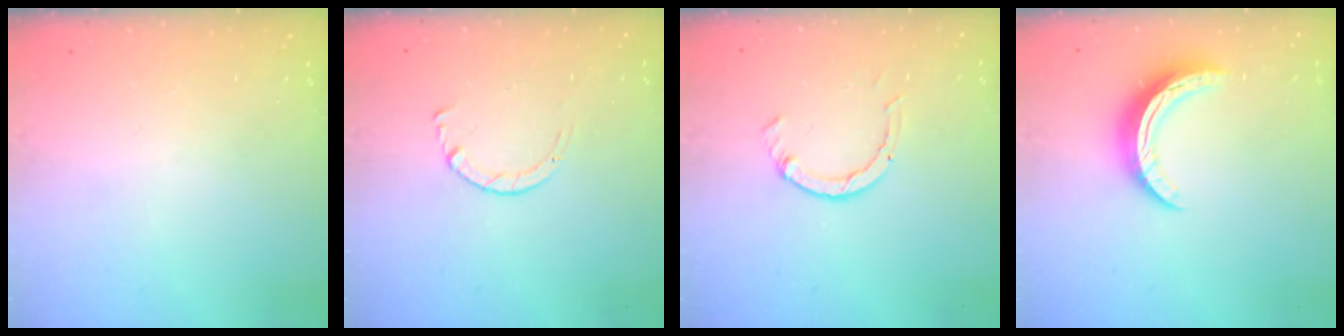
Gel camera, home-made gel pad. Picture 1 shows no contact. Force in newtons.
{"total": 1.7, "press": 1.7, "slide": 0.2}
{"total": 2.6, "press": 2.5, "slide": 0.3}
{"total": 9.3, "press": 9.3, "slide": 0.3}